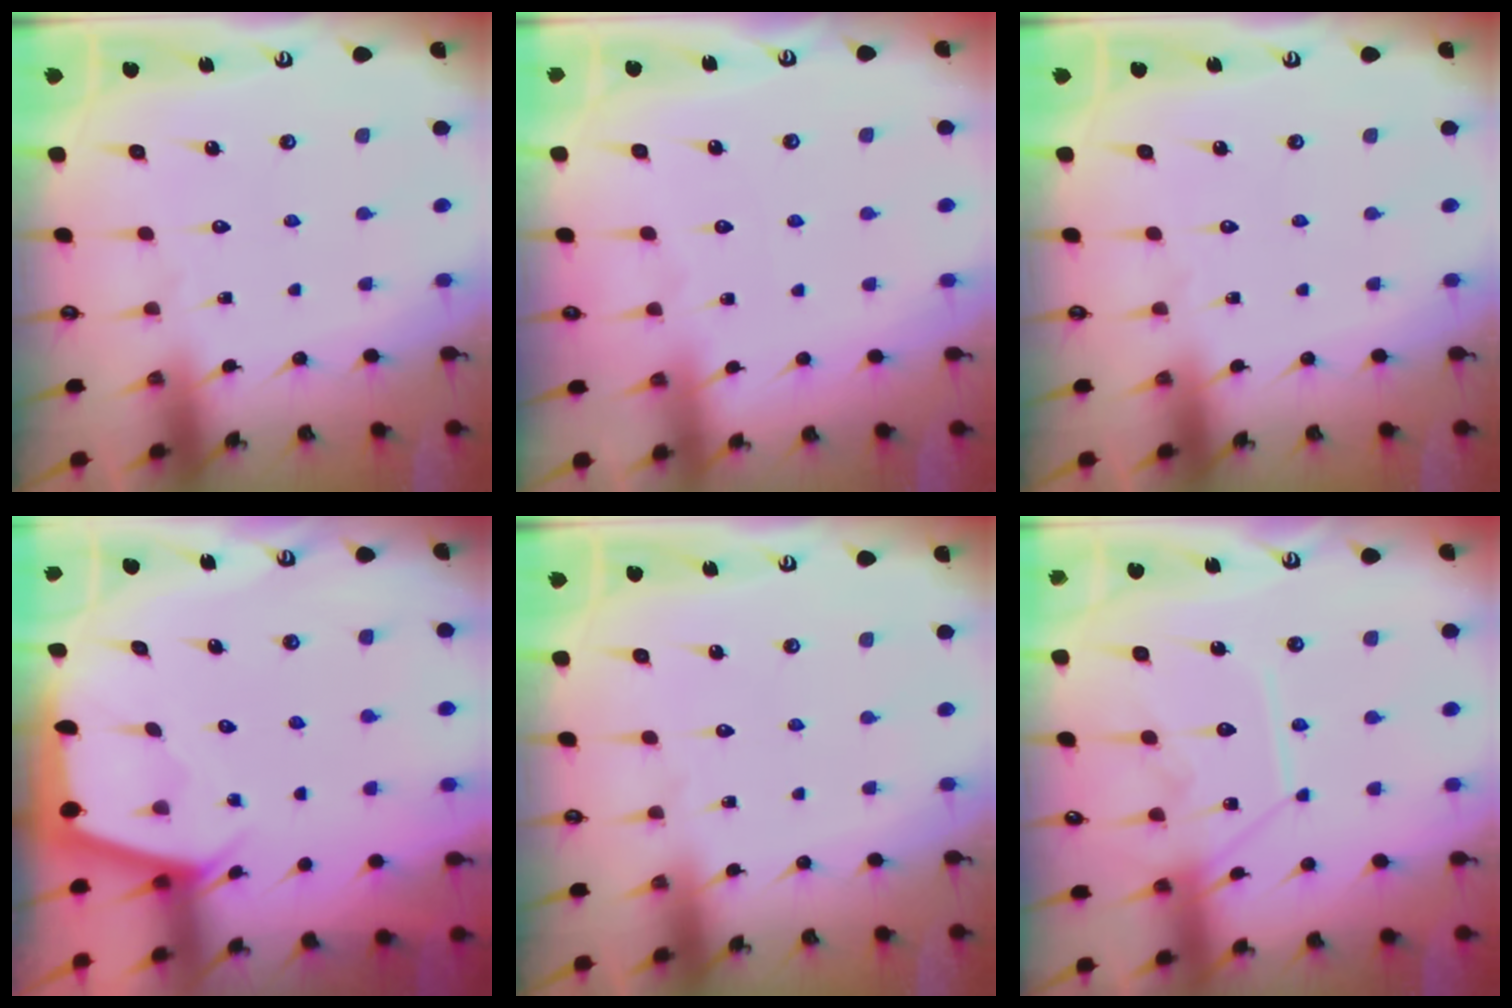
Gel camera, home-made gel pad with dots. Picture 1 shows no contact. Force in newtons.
{"total": 2.3, "press": 2.3, "slide": 0.4}
{"total": 0.0}
{"total": 2.4, "press": 2.4, "slide": 0.3}
{"total": 0.0}
{"total": 11.8, "press": 11.8, "slide": 0.6}